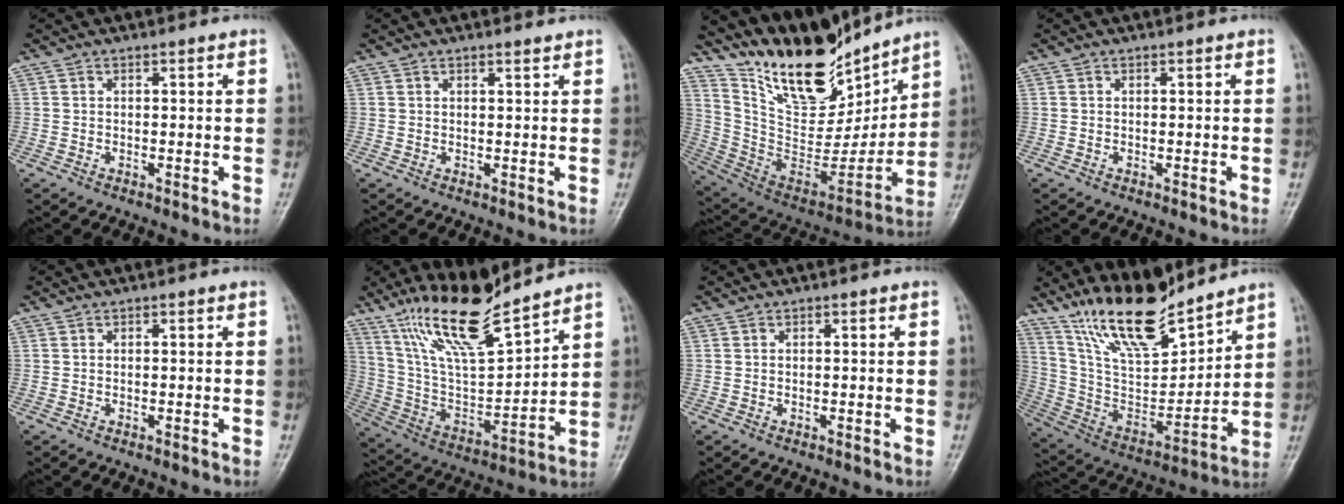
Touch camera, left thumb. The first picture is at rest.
{"total": 1.0, "force": [1.0, 0.1, 0.2], "torque": [-0.003, -0.010, 0.016]}
{"total": 23.0, "force": [18.1, 8.9, 11.0], "torque": [-0.140, -0.091, 0.323]}
{"total": 0.0}
{"total": 0.0}
{"total": 17.1, "force": [13.7, 3.3, 9.7], "torque": [-0.158, -0.073, 0.268]}
{"total": 0.0}
{"total": 17.7, "force": [14.7, 4.8, 8.5], "torque": [-0.115, -0.086, 0.283]}